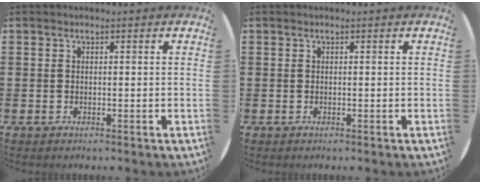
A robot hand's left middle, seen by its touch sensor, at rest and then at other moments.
{"total": 0.0}